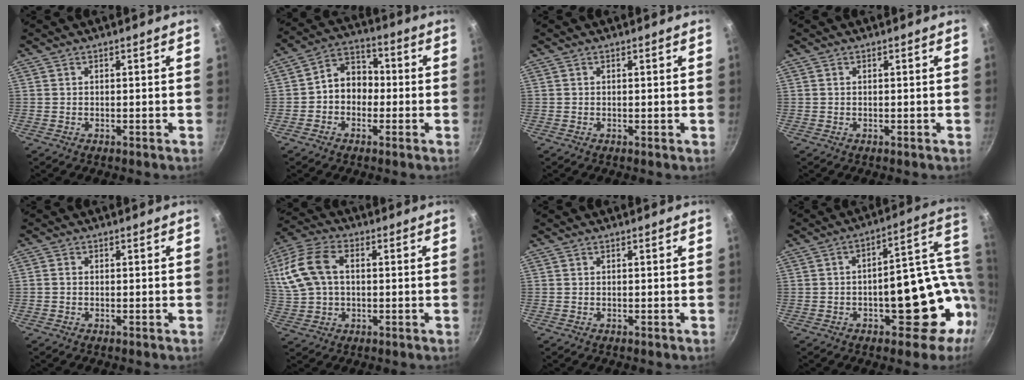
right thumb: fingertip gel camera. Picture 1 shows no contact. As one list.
[{"total": 8.0, "force": [-1.0, 6.5, 4.6], "torque": [-0.033, 0.031, -0.033]}, {"total": 0.0}, {"total": 0.0}, {"total": 0.8, "force": [-0.2, 0.7, 0.4], "torque": [-0.007, 0.004, -0.004]}, {"total": 13.9, "force": [2.3, 9.1, 10.3], "torque": [-0.216, 0.022, 0.037]}, {"total": 0.0}, {"total": 18.8, "force": [-1.5, 10.5, 15.5], "torque": [-0.132, 0.036, -0.001]}]